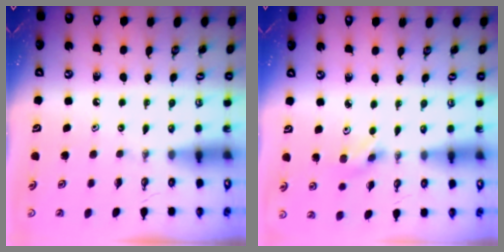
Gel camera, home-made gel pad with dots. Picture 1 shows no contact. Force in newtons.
{"total": 2.5, "press": 2.5, "slide": 0.5}